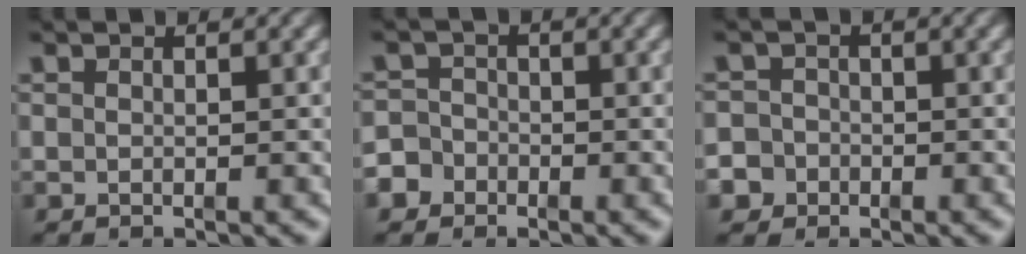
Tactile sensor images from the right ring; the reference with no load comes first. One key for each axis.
{"total": 3.7, "fx": -2.1, "fy": 3.1, "fz": 0.3, "tx": -0.003, "ty": -0.009, "tz": -0.040}
{"total": 4.7, "fx": -2.1, "fy": 4.2, "fz": 0.5, "tx": -0.019, "ty": -0.020, "tz": -0.038}